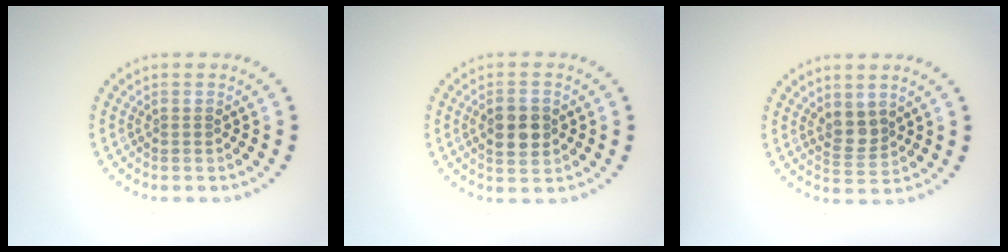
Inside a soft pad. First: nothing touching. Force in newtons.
{"total": 3.3, "press": 3.3, "slide": 0.1}
{"total": 2.2, "press": 1.9, "slide": 1.1}